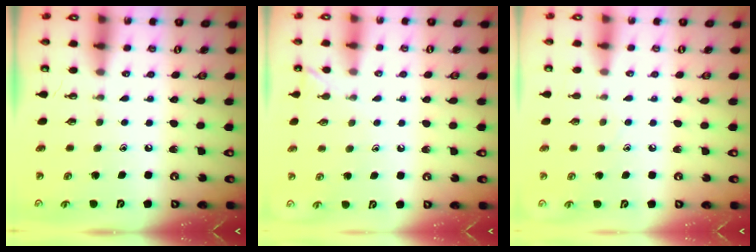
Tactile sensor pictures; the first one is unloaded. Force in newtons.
{"total": 3.1, "press": 3.1, "slide": 0.4}
{"total": 5.4, "press": 5.4, "slide": 0.6}